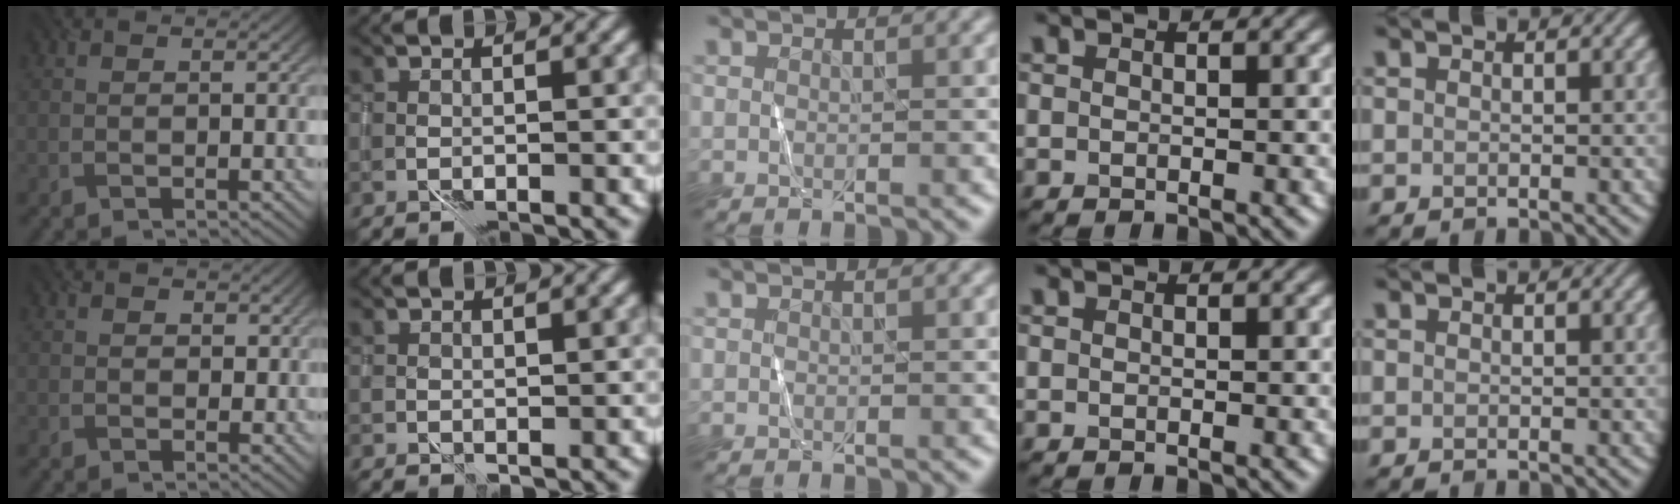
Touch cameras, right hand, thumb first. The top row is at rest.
{"thumb": {"total": 1.0, "force": [0.1, 0.5, -0.9], "torque": [0.014, -0.008, 0.004]}, "index": {"total": 1.3, "force": [1.2, 0.0, -0.3], "torque": [0.006, 0.004, 0.025]}}